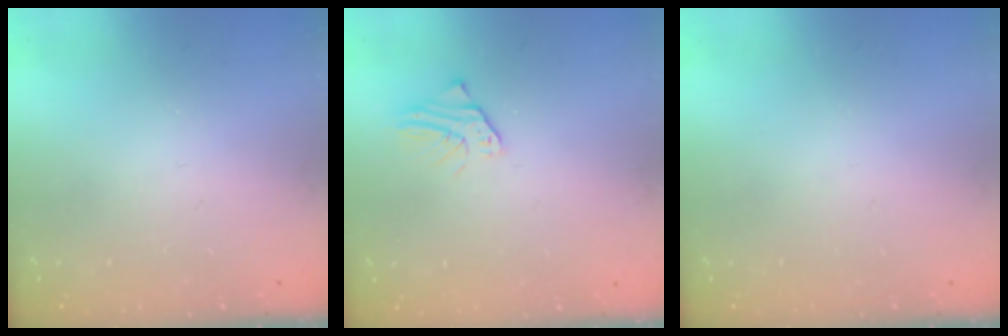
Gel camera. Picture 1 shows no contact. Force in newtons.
{"total": 2.5, "press": 2.5, "slide": 0.2}
{"total": 0.0}